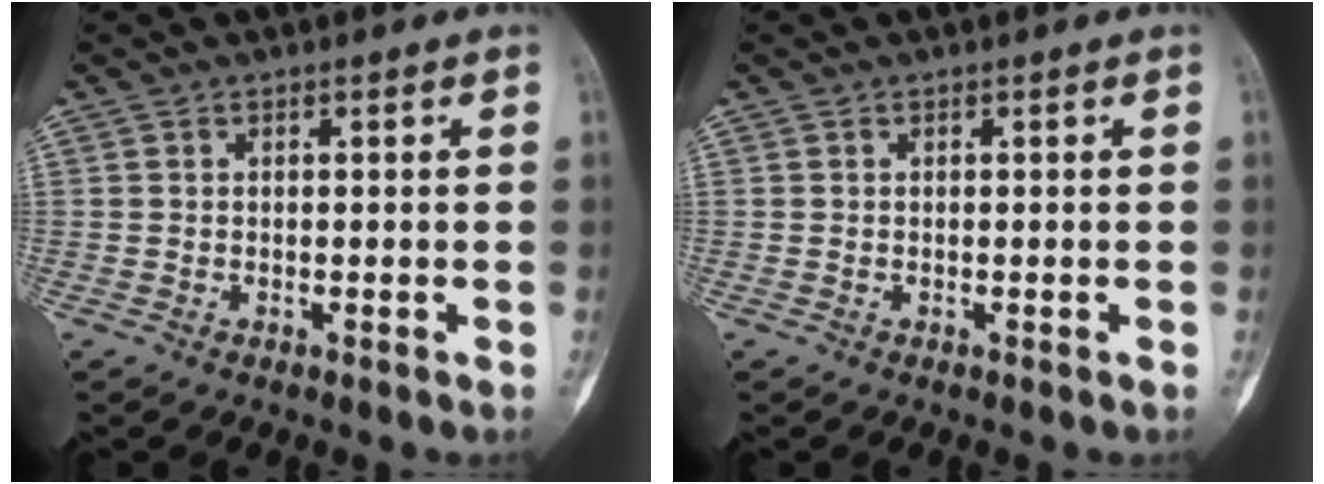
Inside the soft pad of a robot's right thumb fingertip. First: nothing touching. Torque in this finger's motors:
{"motor_torque": [0.05, 0.05, 0.00, 0.00, 0.00]}